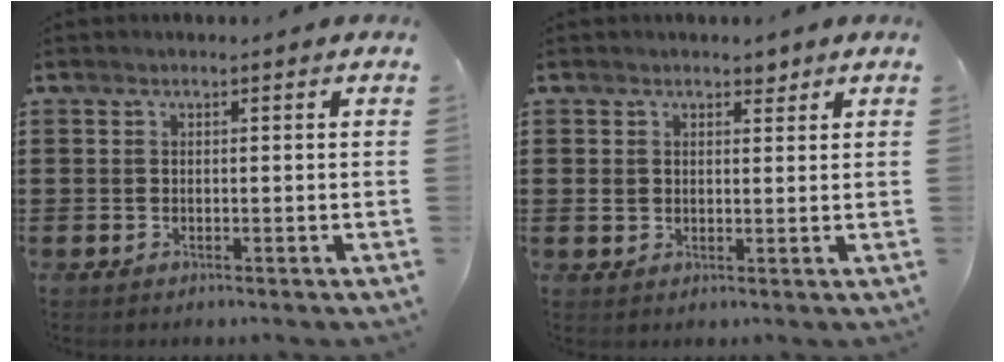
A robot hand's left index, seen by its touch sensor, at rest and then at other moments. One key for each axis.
{"total": 2.7, "fx": 1.3, "fy": 2.2, "fz": 0.9, "tx": -0.019, "ty": 0.006, "tz": 0.019}